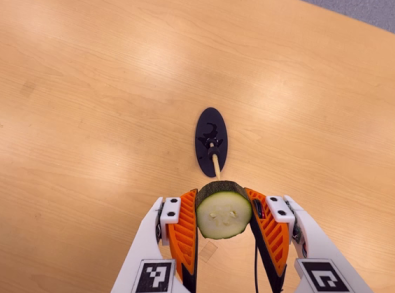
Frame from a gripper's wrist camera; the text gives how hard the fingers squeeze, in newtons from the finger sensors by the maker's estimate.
{"total": 11.4, "left": 11.0, "right": 11.8}